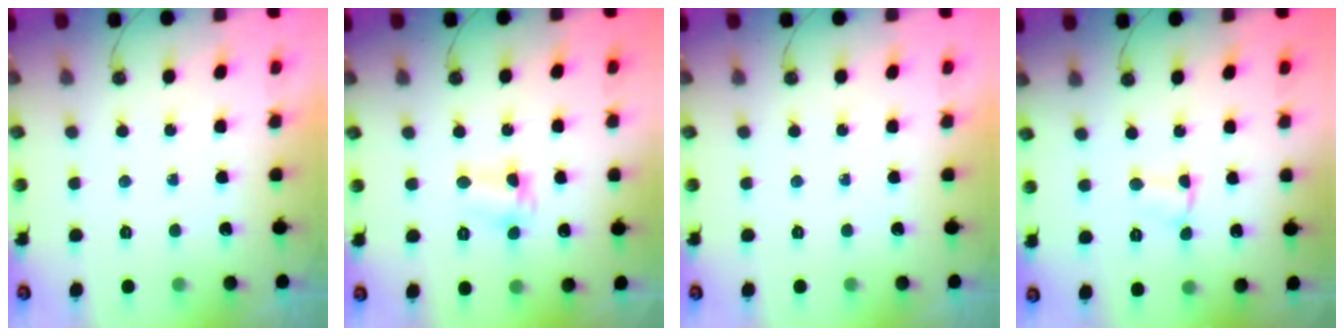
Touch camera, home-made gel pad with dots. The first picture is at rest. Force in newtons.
{"total": 4.0, "press": 4.0, "slide": 0.4}
{"total": 0.0}
{"total": 3.0, "press": 1.2, "slide": 2.7}